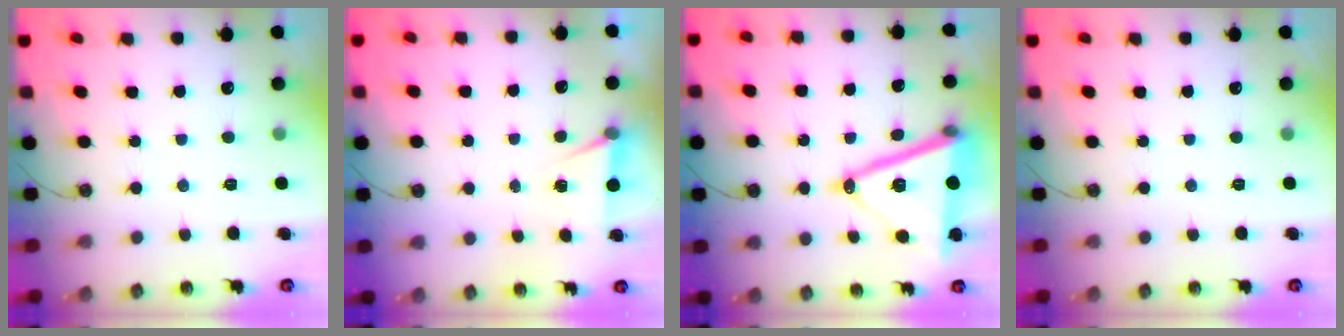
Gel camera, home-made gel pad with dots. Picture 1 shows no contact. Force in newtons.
{"total": 4.9, "press": 2.1, "slide": 4.5}
{"total": 19.6, "press": 19.2, "slide": 3.8}
{"total": 0.0}